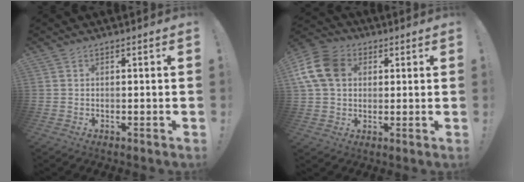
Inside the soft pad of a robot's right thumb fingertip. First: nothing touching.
{"total": 13.8, "force": [3.4, 10.7, 8.0], "torque": [-0.152, 0.003, 0.071]}